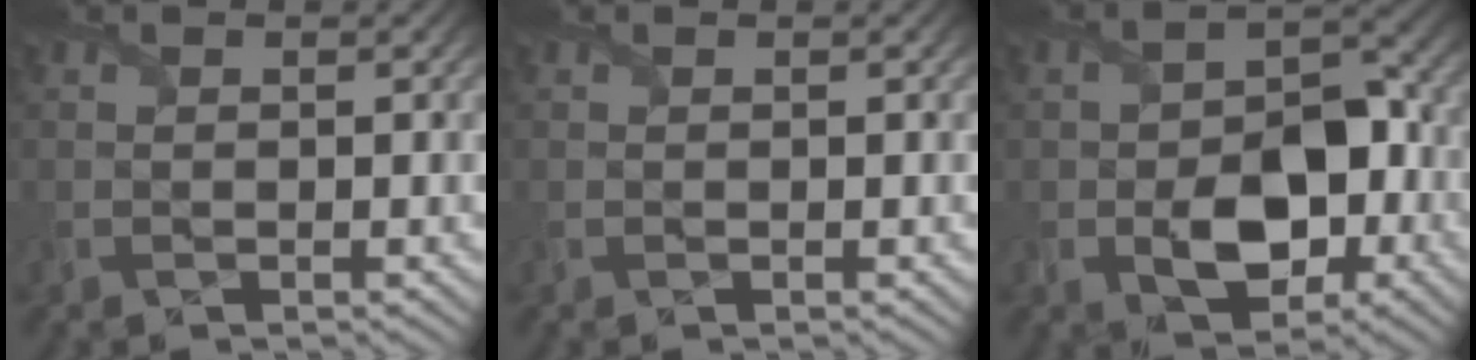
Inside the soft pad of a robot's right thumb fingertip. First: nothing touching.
{"total": 0.0}
{"total": 8.2, "force": [-2.5, 5.0, 6.1], "torque": [-0.094, -0.005, -0.042]}